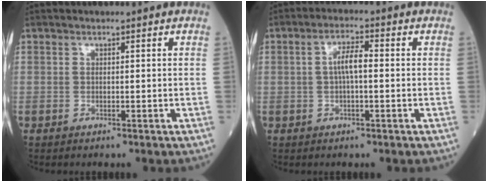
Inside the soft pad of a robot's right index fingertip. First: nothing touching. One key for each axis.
{"total": 3.8, "fx": 0.1, "fy": 0.9, "fz": 3.7, "tx": -0.069, "ty": 0.012, "tz": 0.000}